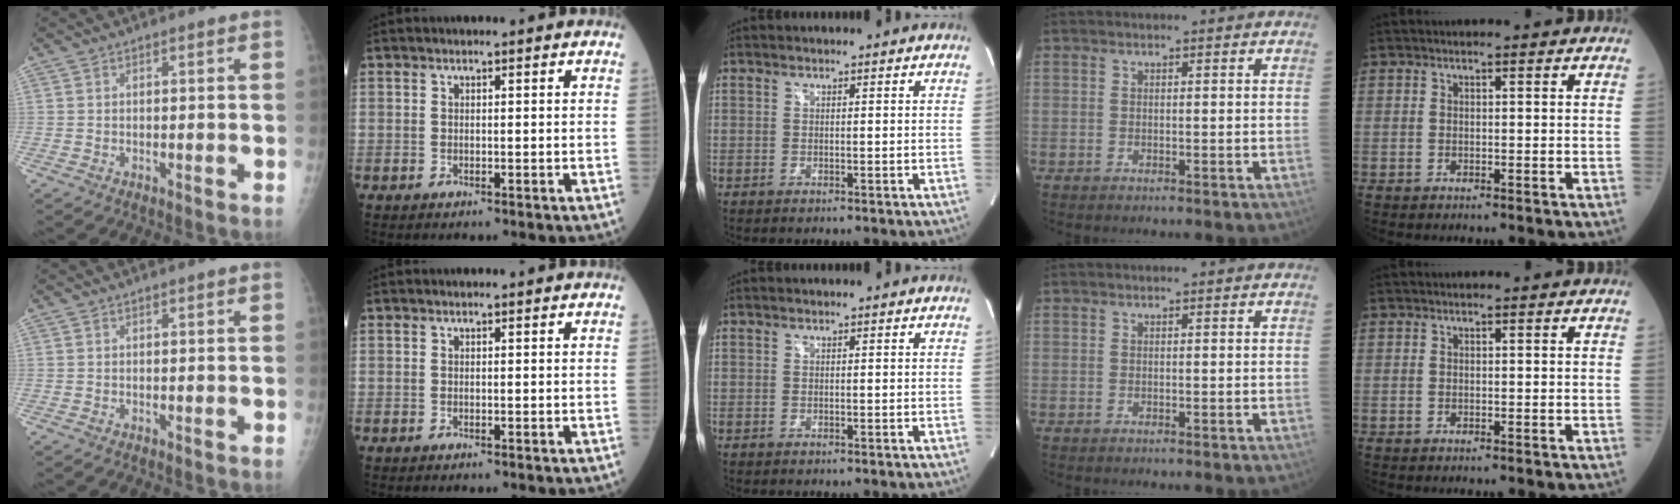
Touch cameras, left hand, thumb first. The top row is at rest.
{}